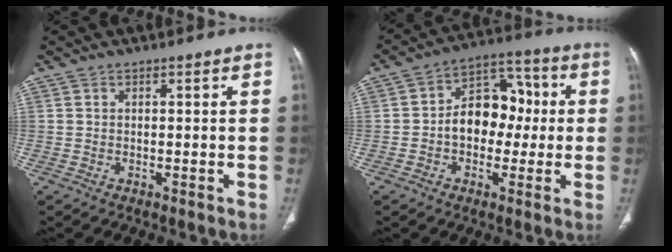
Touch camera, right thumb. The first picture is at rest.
{"total": 12.0, "force": [-0.4, 8.7, 8.3], "torque": [-0.088, 0.041, -0.016]}